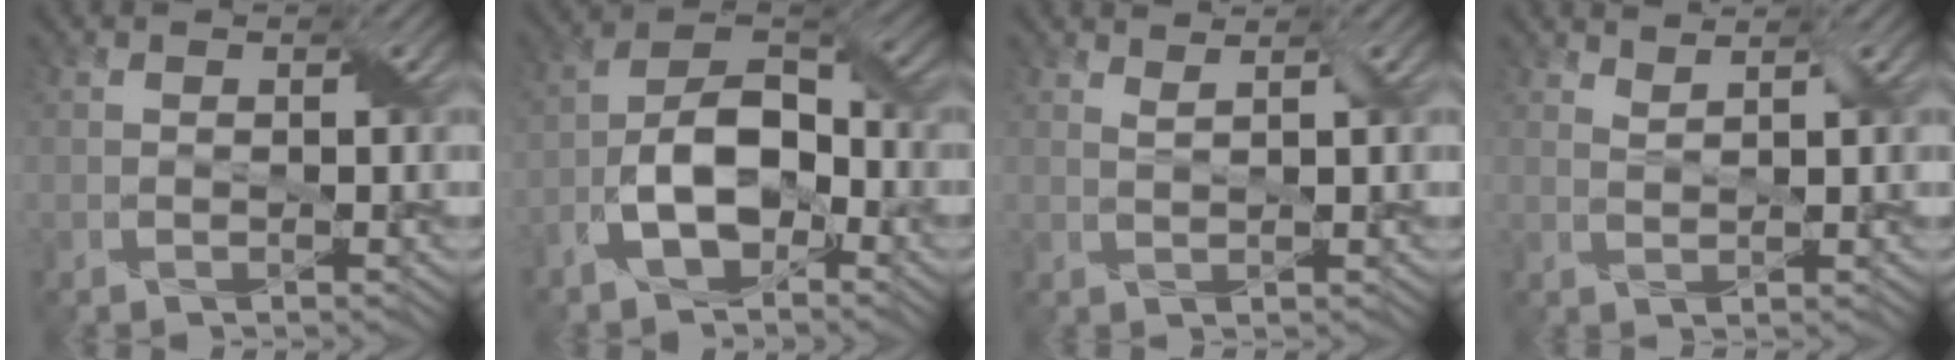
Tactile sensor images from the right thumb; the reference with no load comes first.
{"total": 9.2, "force": [-3.5, 5.0, 6.8], "torque": [-0.127, 0.012, -0.077]}
{"total": 1.4, "force": [1.2, 0.0, 0.8], "torque": [-0.020, 0.002, 0.024]}
{"total": 1.8, "force": [1.5, 0.1, 0.9], "torque": [-0.023, 0.002, 0.034]}